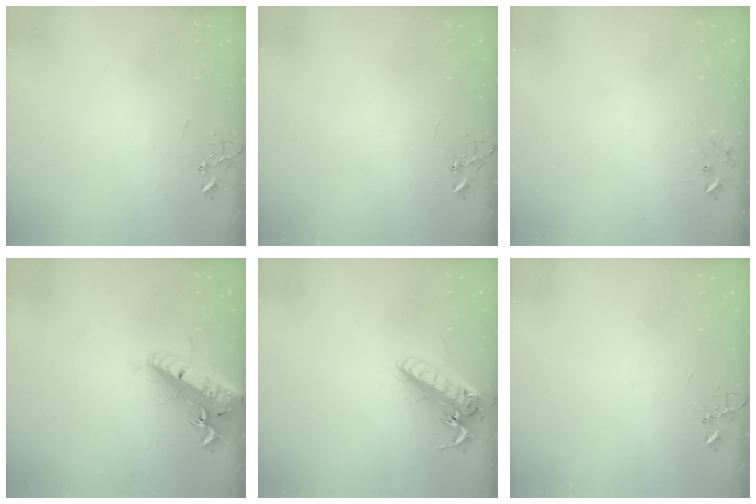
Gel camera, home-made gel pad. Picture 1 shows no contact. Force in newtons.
{"total": 0.0}
{"total": 7.2, "press": 7.2, "slide": 0.5}
{"total": 23.1, "press": 22.6, "slide": 5.0}
{"total": 17.4, "press": 17.1, "slide": 3.3}
{"total": 0.0}